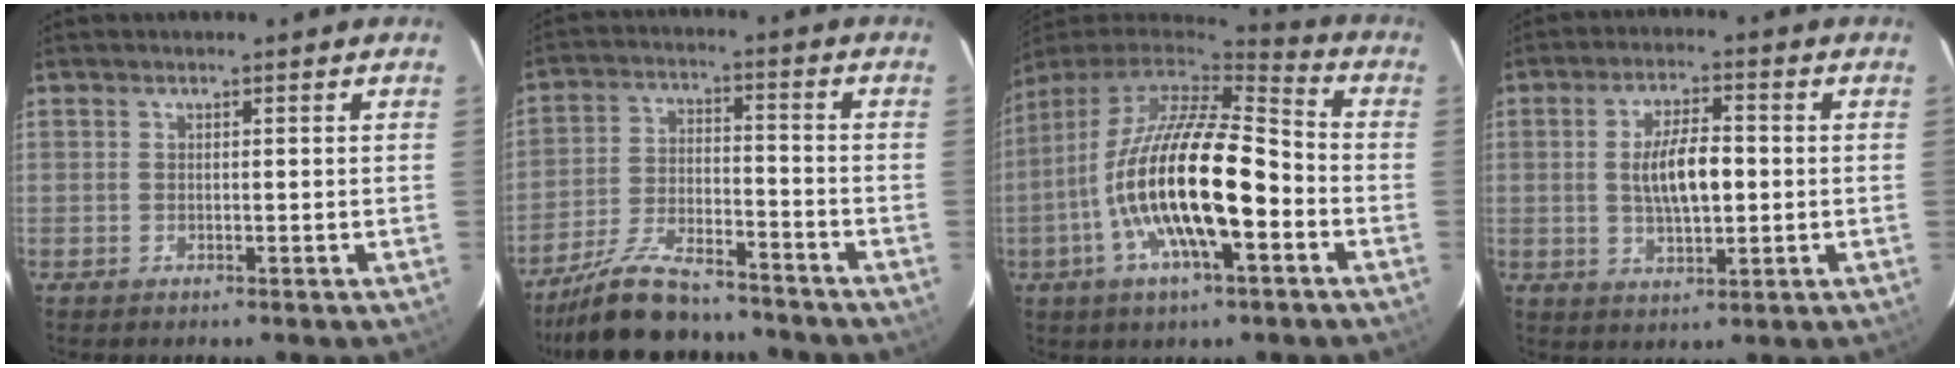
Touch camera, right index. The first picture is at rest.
{"total": 15.8, "force": [-13.6, 4.3, 6.8], "torque": [-0.148, -0.014, -0.226]}
{"total": 20.2, "force": [-5.7, 5.7, 18.5], "torque": [-0.340, -0.022, -0.109]}
{"total": 8.3, "force": [0.0, 3.3, 7.7], "torque": [-0.143, 0.004, 0.005]}